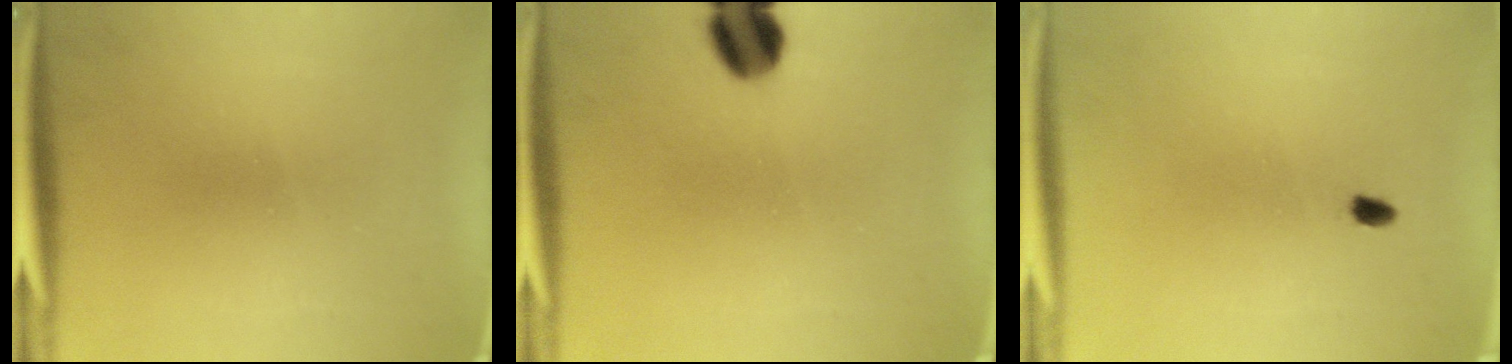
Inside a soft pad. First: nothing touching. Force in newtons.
{"total": 7.9}
{"total": 1.2}